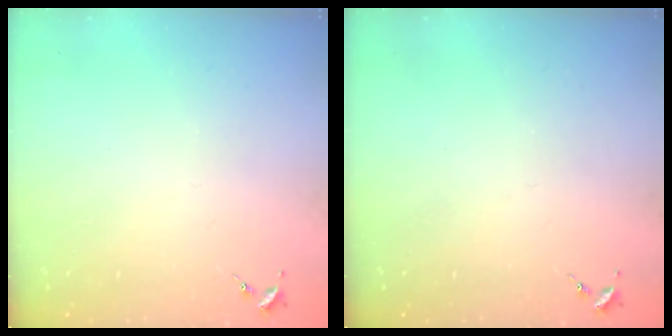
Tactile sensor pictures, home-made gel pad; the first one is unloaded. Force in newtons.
{"total": 0.0}